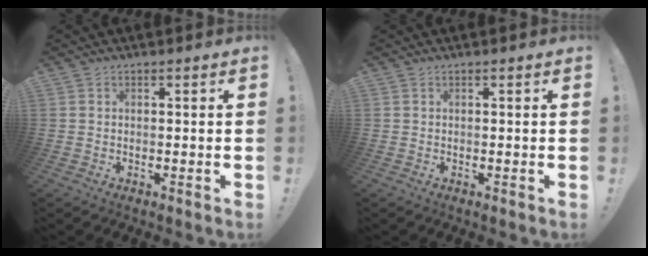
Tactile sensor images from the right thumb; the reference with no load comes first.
{"total": 0.0}